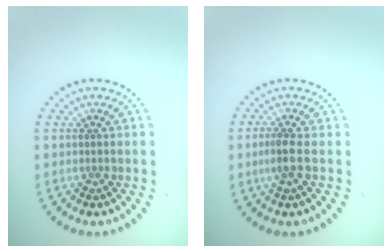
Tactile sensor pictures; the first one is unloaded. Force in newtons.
{"total": 1.9, "press": 1.5, "slide": 1.0}